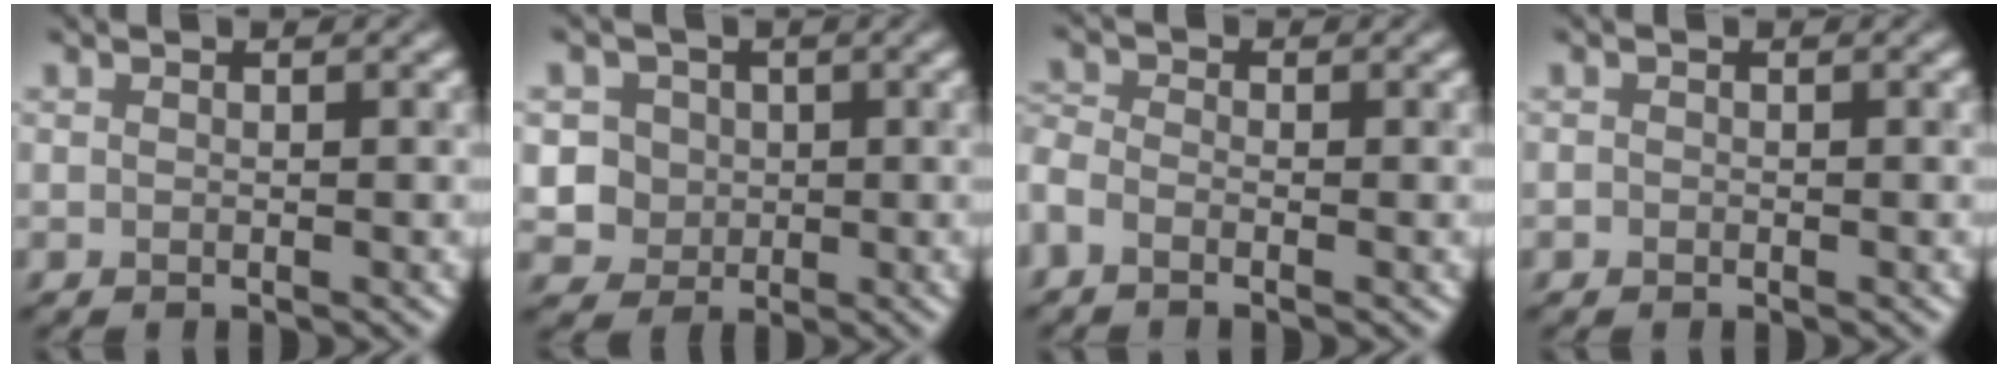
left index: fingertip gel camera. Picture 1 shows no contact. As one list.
[{"total": 5.1, "force": [-0.3, 5.0, 0.9], "torque": [-0.011, 0.021, -0.010]}, {"total": 1.7, "force": [-1.5, 0.6, 0.4], "torque": [-0.011, -0.002, -0.039]}, {"total": 0.5, "force": [-0.4, 0.1, -0.3], "torque": [0.009, -0.001, -0.006]}]